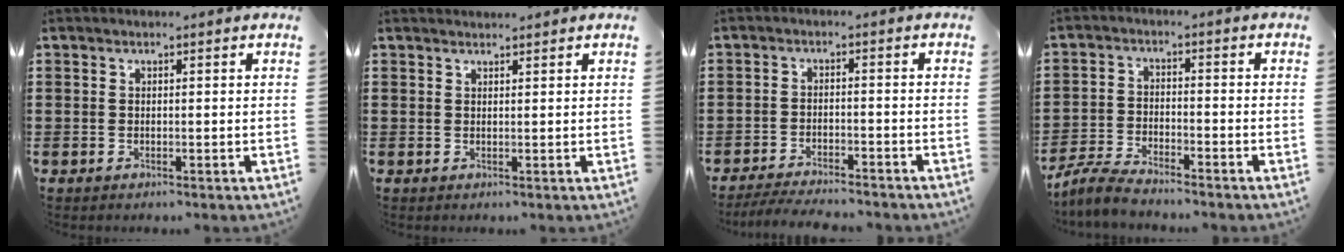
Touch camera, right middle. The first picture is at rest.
{"total": 1.0, "force": [1.0, 0.0, -0.1], "torque": [-0.001, 0.000, 0.019]}
{"total": 4.0, "force": [-3.9, -0.1, 0.9], "torque": [-0.021, -0.006, -0.079]}
{"total": 4.7, "force": [-4.5, 0.2, 1.3], "torque": [-0.039, -0.004, -0.091]}